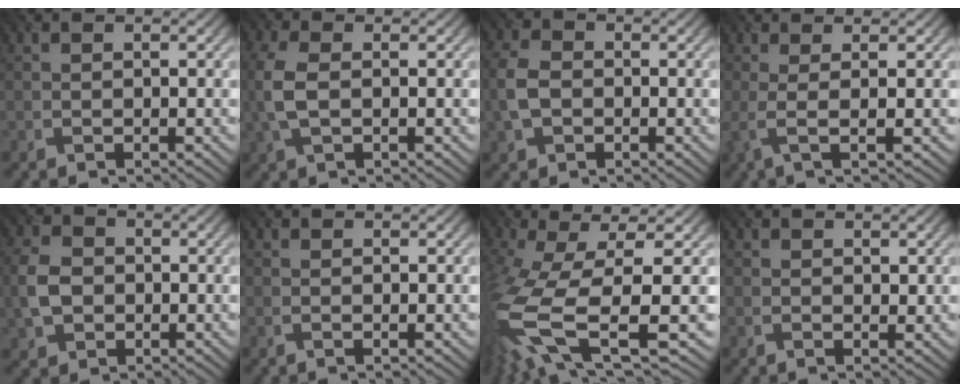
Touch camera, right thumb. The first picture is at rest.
{"total": 4.7, "force": [0.0, 2.6, 3.9], "torque": [-0.114, 0.002, -0.001]}
{"total": 4.8, "force": [-0.8, 3.6, 3.2], "torque": [-0.092, 0.002, -0.021]}
{"total": 3.3, "force": [0.4, 0.5, 3.2], "torque": [-0.061, 0.005, 0.001]}
{"total": 5.2, "force": [-0.6, 4.1, 3.1], "torque": [-0.087, 0.000, -0.018]}
{"total": 0.0}
{"total": 13.5, "force": [-2.6, 4.8, 12.3], "torque": [-0.282, -0.033, -0.031]}
{"total": 0.7, "force": [0.5, 0.4, 0.3], "torque": [-0.004, -0.003, 0.009]}